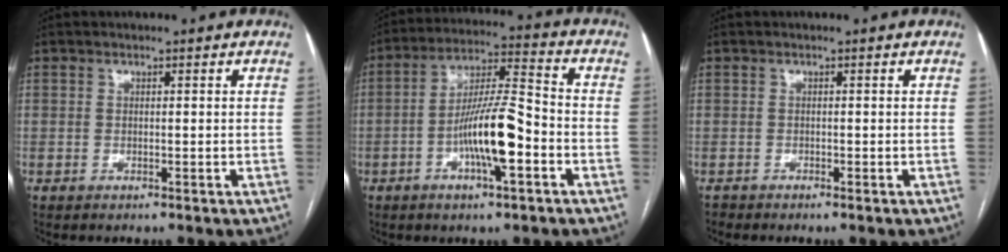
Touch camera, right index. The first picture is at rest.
{"total": 11.5, "force": [-3.8, 1.6, 10.8], "torque": [-0.204, 0.009, -0.067]}
{"total": 0.6, "force": [-0.5, 0.0, -0.1], "torque": [-0.003, -0.004, -0.010]}